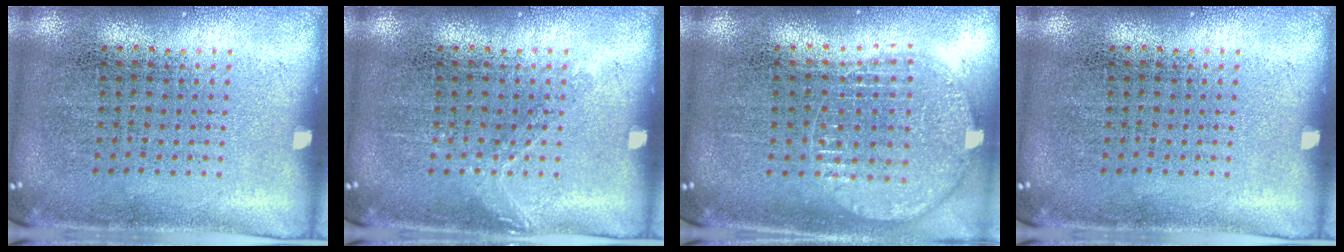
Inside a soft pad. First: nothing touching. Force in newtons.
{"total": 0.9, "press": 0.8, "slide": 0.3}
{"total": 1.3, "press": 1.2, "slide": 0.5}
{"total": 0.0}